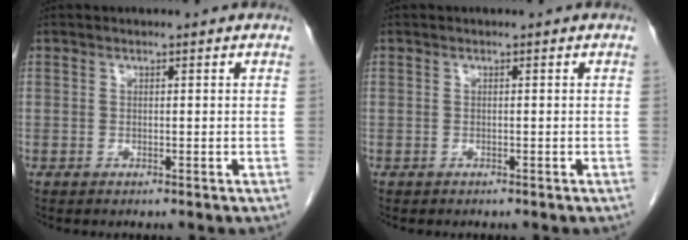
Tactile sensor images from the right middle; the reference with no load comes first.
{"total": 0.0}